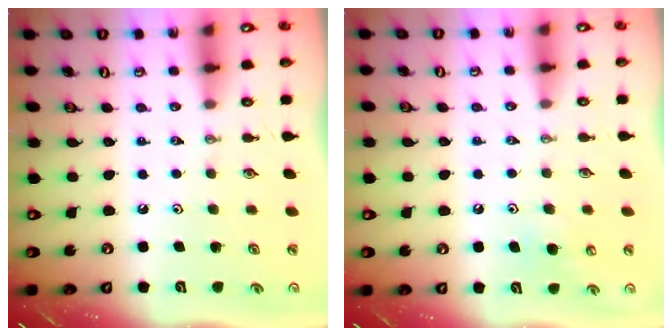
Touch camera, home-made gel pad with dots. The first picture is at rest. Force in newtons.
{"total": 5.7, "press": 5.7, "slide": 0.9}